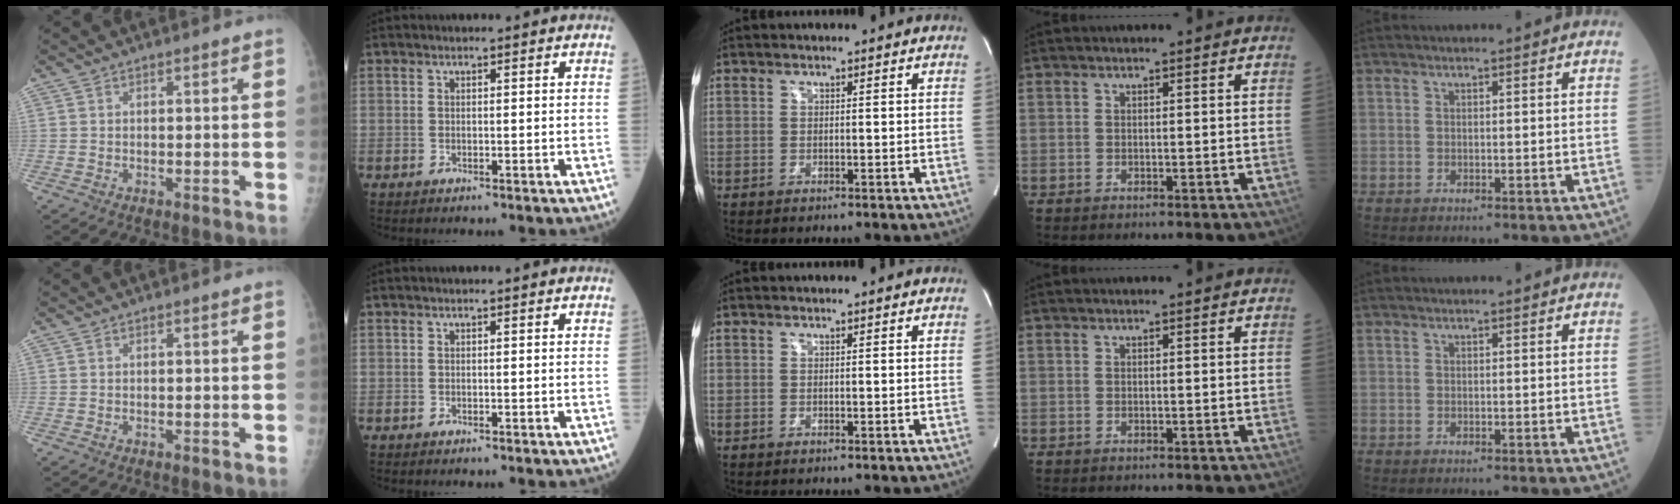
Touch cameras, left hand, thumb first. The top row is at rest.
{}